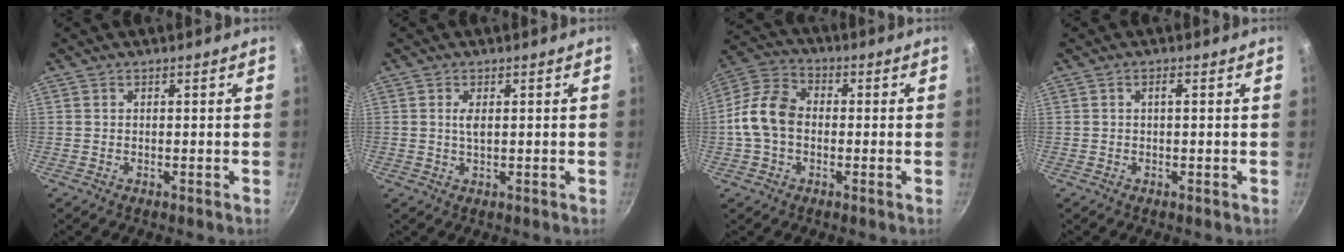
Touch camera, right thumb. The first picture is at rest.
{"total": 1.9, "force": [0.4, 0.8, 1.7], "torque": [-0.033, 0.000, 0.009]}
{"total": 10.4, "force": [-0.8, 7.6, 7.1], "torque": [-0.119, 0.030, -0.033]}
{"total": 1.2, "force": [0.2, 0.2, 1.1], "torque": [-0.024, 0.003, 0.002]}